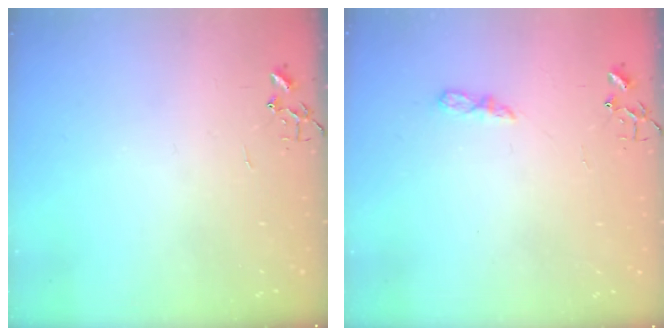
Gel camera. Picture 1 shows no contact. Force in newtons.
{"total": 4.6, "press": 4.6, "slide": 0.6}